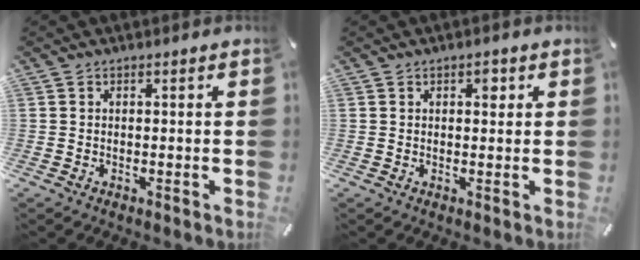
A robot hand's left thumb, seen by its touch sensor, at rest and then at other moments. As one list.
[{"total": 2.5, "force": [1.0, 1.4, 1.7], "torque": [-0.014, -0.004, 0.011]}]